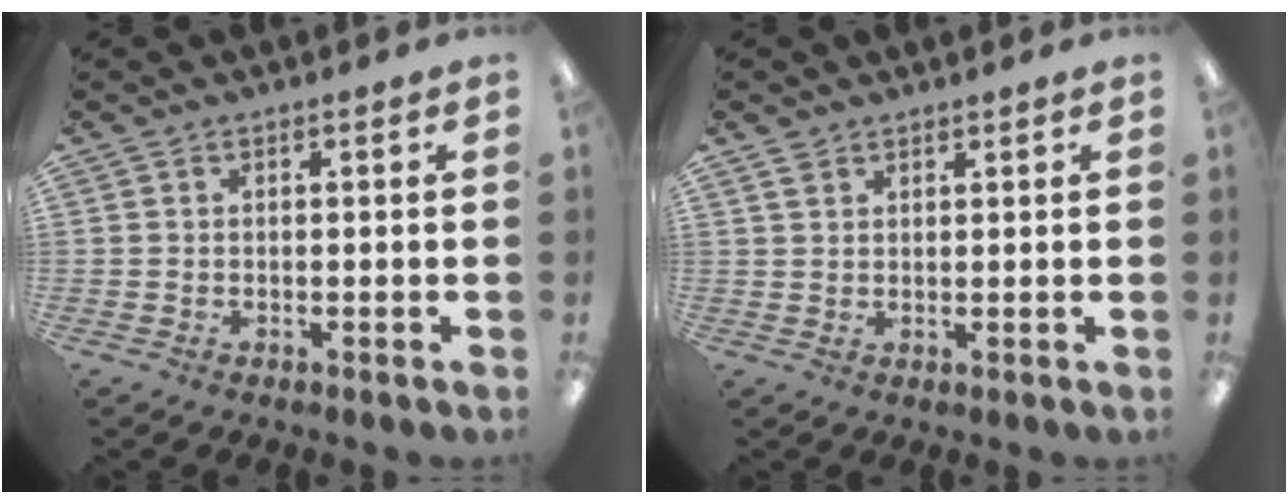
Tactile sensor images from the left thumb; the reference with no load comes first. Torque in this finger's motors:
{"motor_torque": [-0.14, -0.02, -0.54, 0.04, 0.00]}